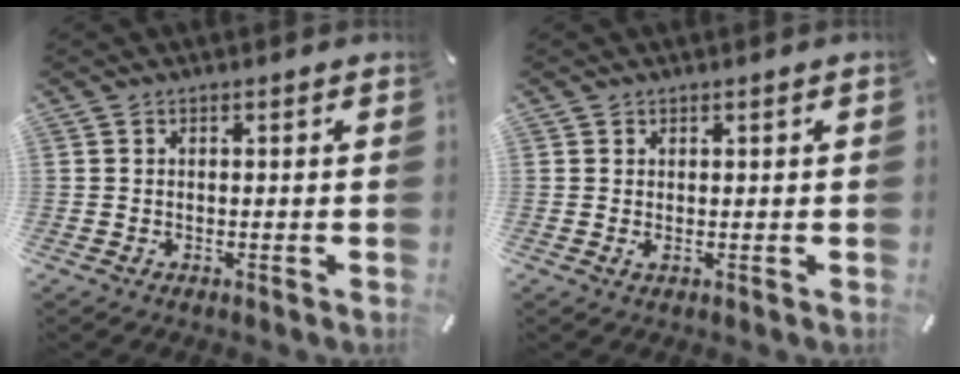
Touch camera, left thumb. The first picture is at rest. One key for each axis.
{"total": 0.8, "fx": 0.2, "fy": 0.3, "fz": 0.8, "tx": -0.014, "ty": -0.002, "tz": 0.003}